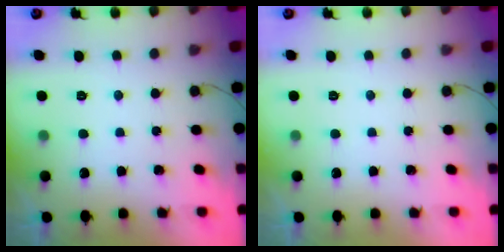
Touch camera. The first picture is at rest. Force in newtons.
{"total": 0.0}